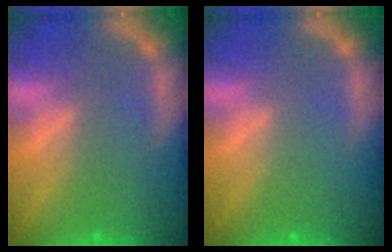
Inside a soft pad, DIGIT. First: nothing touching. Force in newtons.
{"total": 0.0}